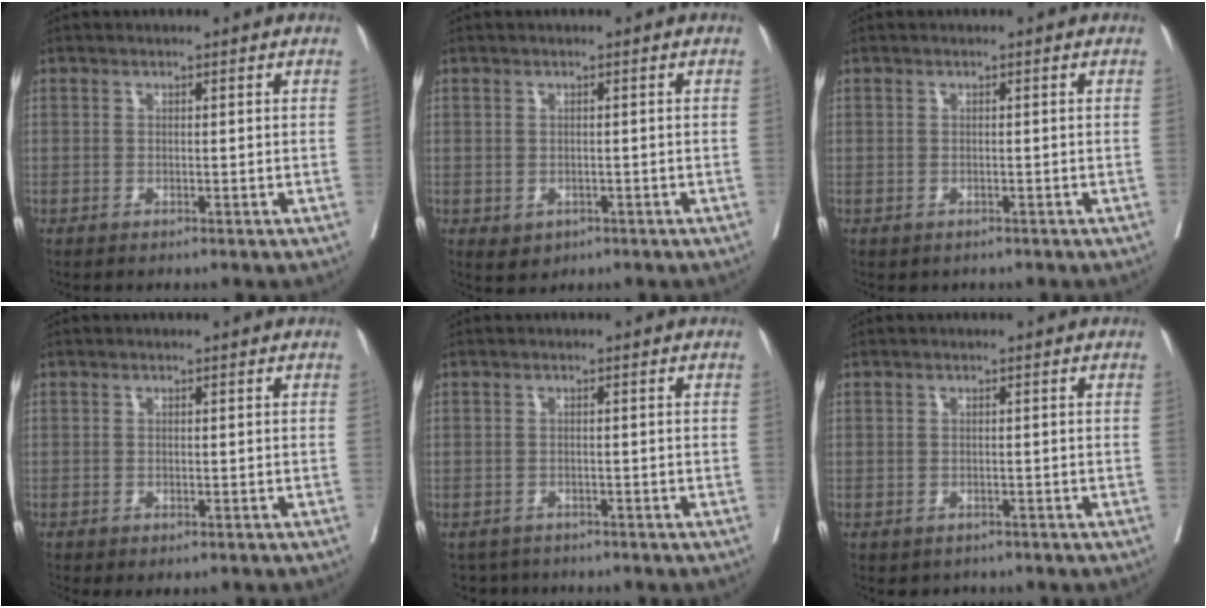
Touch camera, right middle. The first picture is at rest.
{"total": 1.9, "force": [-0.6, 1.6, 0.9], "torque": [-0.012, 0.000, 0.002]}
{"total": 0.6, "force": [-0.4, 0.5, 0.1], "torque": [-0.007, 0.002, -0.002]}
{"total": 1.7, "force": [-1.3, 0.8, 0.8], "torque": [-0.006, -0.004, -0.017]}
{"total": 3.4, "force": [-2.9, 1.7, -0.3], "torque": [0.005, -0.001, -0.047]}
{"total": 1.7, "force": [-1.2, 1.2, 0.3], "torque": [-0.006, 0.001, -0.014]}